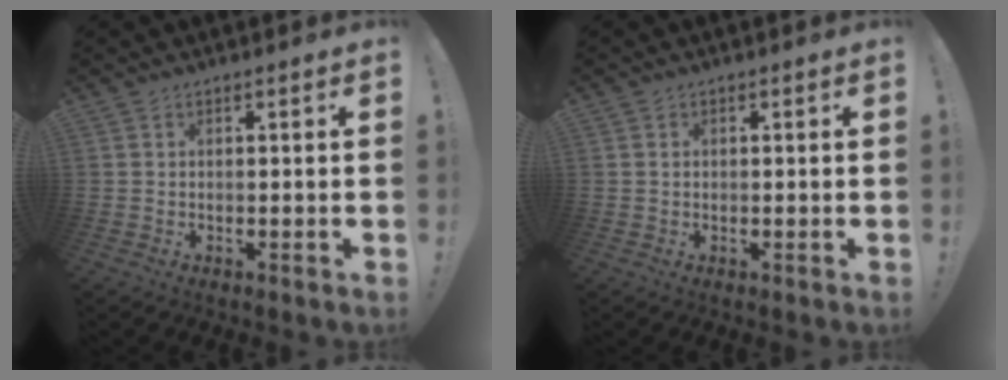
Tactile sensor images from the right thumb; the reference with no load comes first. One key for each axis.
{"total": 0.8, "fx": 0.2, "fy": 0.8, "fz": 0.0, "tx": 0.005, "ty": 0.000, "tz": 0.002}